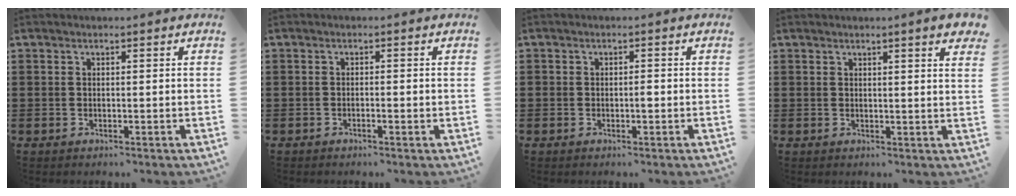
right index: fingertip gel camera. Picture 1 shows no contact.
{"total": 1.0, "force": [-0.6, 0.0, 0.8], "torque": [-0.014, -0.005, -0.011]}
{"total": 1.2, "force": [-0.4, 0.5, 1.0], "torque": [-0.020, -0.002, -0.008]}
{"total": 2.3, "force": [1.7, -0.2, 1.5], "torque": [-0.032, 0.001, 0.031]}